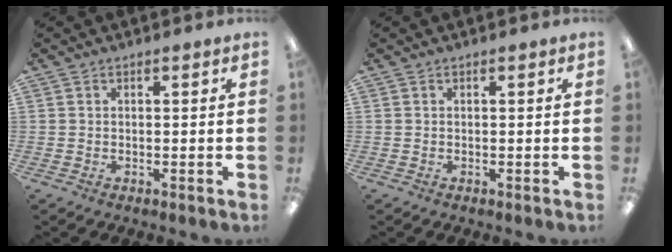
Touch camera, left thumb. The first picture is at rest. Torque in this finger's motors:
{"motor_torque": [-0.03, 0.03, -0.01, 0.07, 0.01]}